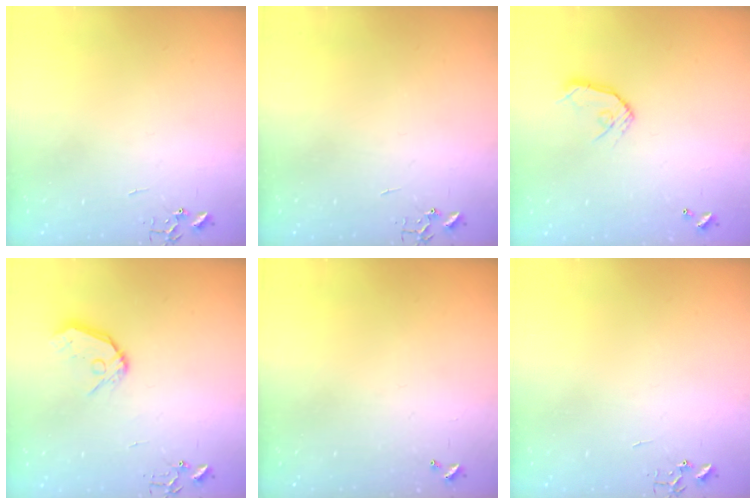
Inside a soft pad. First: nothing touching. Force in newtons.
{"total": 0.0}
{"total": 8.8, "press": 8.8, "slide": 0.6}
{"total": 10.5, "press": 10.5, "slide": 1.3}
{"total": 0.0}
{"total": 0.0}